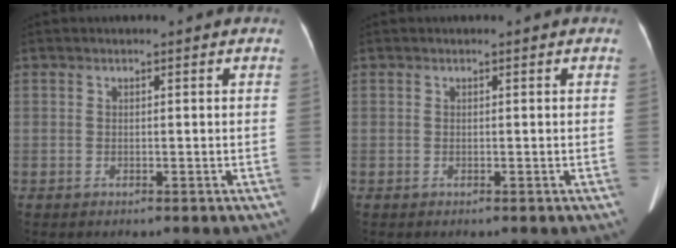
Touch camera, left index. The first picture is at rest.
{"total": 0.0}